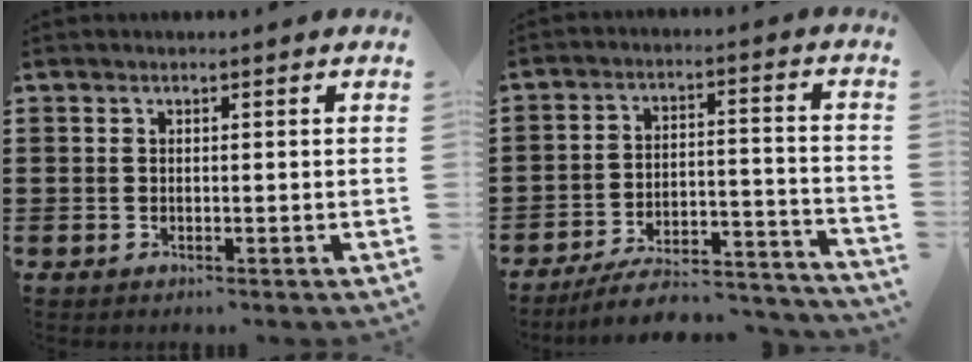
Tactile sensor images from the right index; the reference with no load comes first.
{"total": 6.9, "force": [-6.2, 1.1, 2.7], "torque": [-0.042, 0.006, -0.121]}